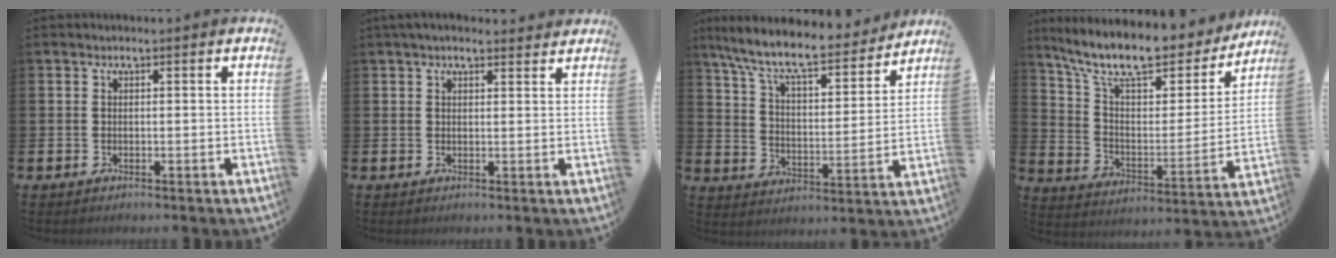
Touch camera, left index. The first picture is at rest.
{"total": 2.3, "force": [2.1, 0.6, 0.8], "torque": [-0.019, -0.001, 0.038]}
{"total": 10.2, "force": [9.0, 2.0, 4.3], "torque": [-0.120, -0.059, 0.153]}
{"total": 12.3, "force": [10.5, 3.7, 5.3], "torque": [-0.137, -0.064, 0.183]}